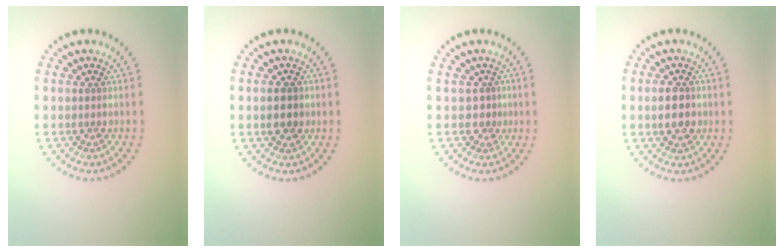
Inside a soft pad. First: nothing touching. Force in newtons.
{"total": 2.7, "press": 2.7, "slide": 0.1}
{"total": 1.2, "press": 0.7, "slide": 1.0}
{"total": 2.9, "press": 2.9, "slide": 0.1}